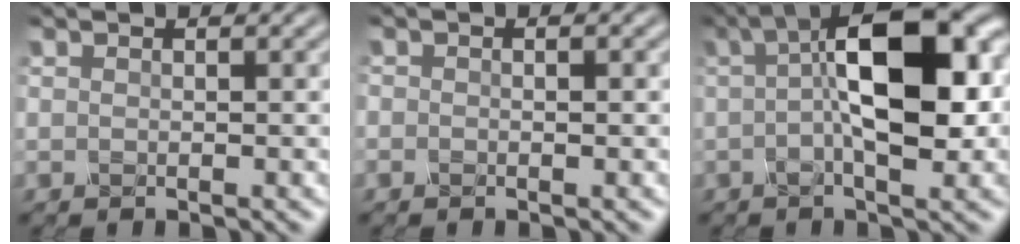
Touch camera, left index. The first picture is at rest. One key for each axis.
{"total": 0.6, "fx": -0.1, "fy": 0.3, "fz": 0.5, "tx": -0.007, "ty": -0.003, "tz": -0.003}
{"total": 11.0, "fx": 1.1, "fy": 3.8, "fz": 10.3, "tx": -0.156, "ty": 0.018, "tz": 0.010}